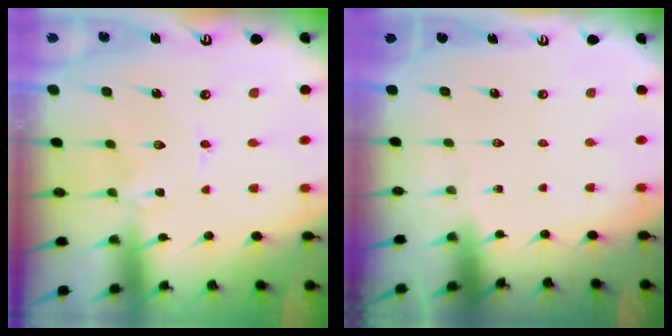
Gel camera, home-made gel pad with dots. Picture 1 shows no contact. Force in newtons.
{"total": 0.0}